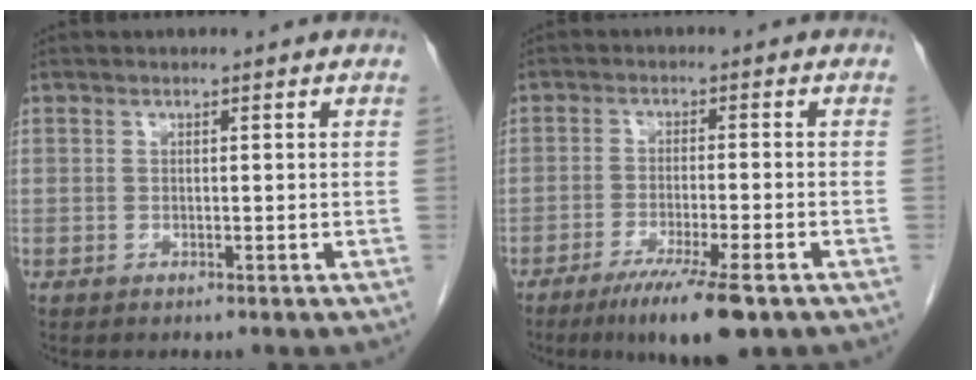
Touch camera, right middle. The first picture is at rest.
{"total": 9.5, "force": [-6.1, 0.6, 7.1], "torque": [-0.113, -0.022, -0.095]}